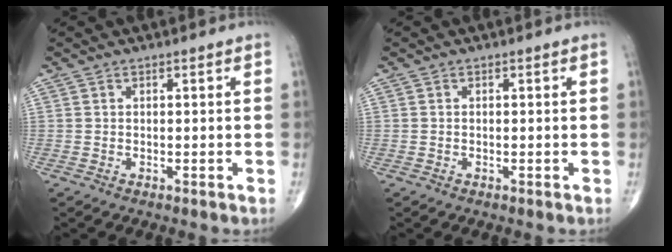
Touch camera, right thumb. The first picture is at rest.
{"total": 0.0}